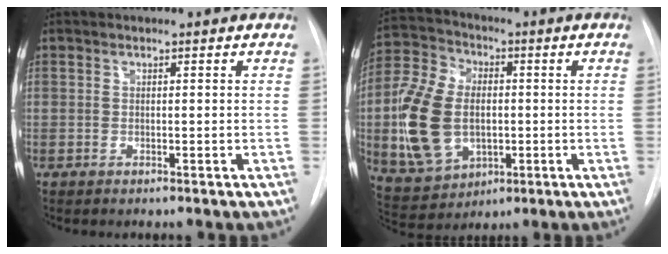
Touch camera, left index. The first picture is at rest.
{"total": 15.0, "force": [-1.1, 10.3, 10.8], "torque": [-0.257, 0.017, -0.008]}